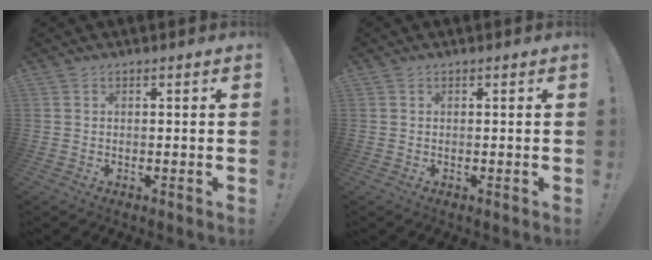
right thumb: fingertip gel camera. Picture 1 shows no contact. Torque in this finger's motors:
{"motor_torque": [-0.13, -0.02, -0.15, 0.30, 0.04]}